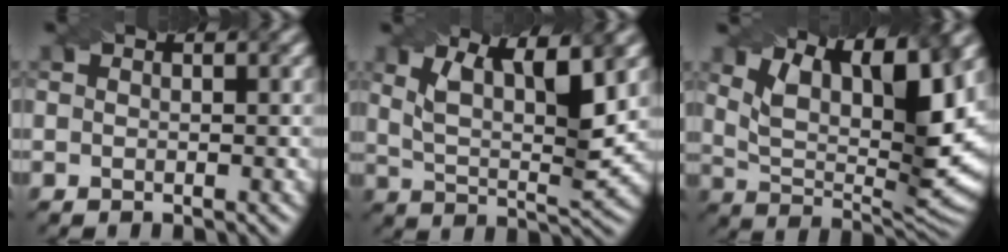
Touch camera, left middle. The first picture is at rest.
{"total": 7.3, "force": [3.3, 2.3, 6.1], "torque": [-0.113, -0.004, 0.059]}
{"total": 12.4, "force": [5.9, 4.5, 9.9], "torque": [-0.161, -0.002, 0.101]}